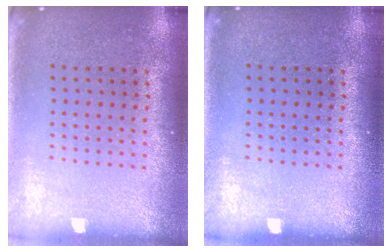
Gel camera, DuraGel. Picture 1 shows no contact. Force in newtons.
{"total": 0.0}